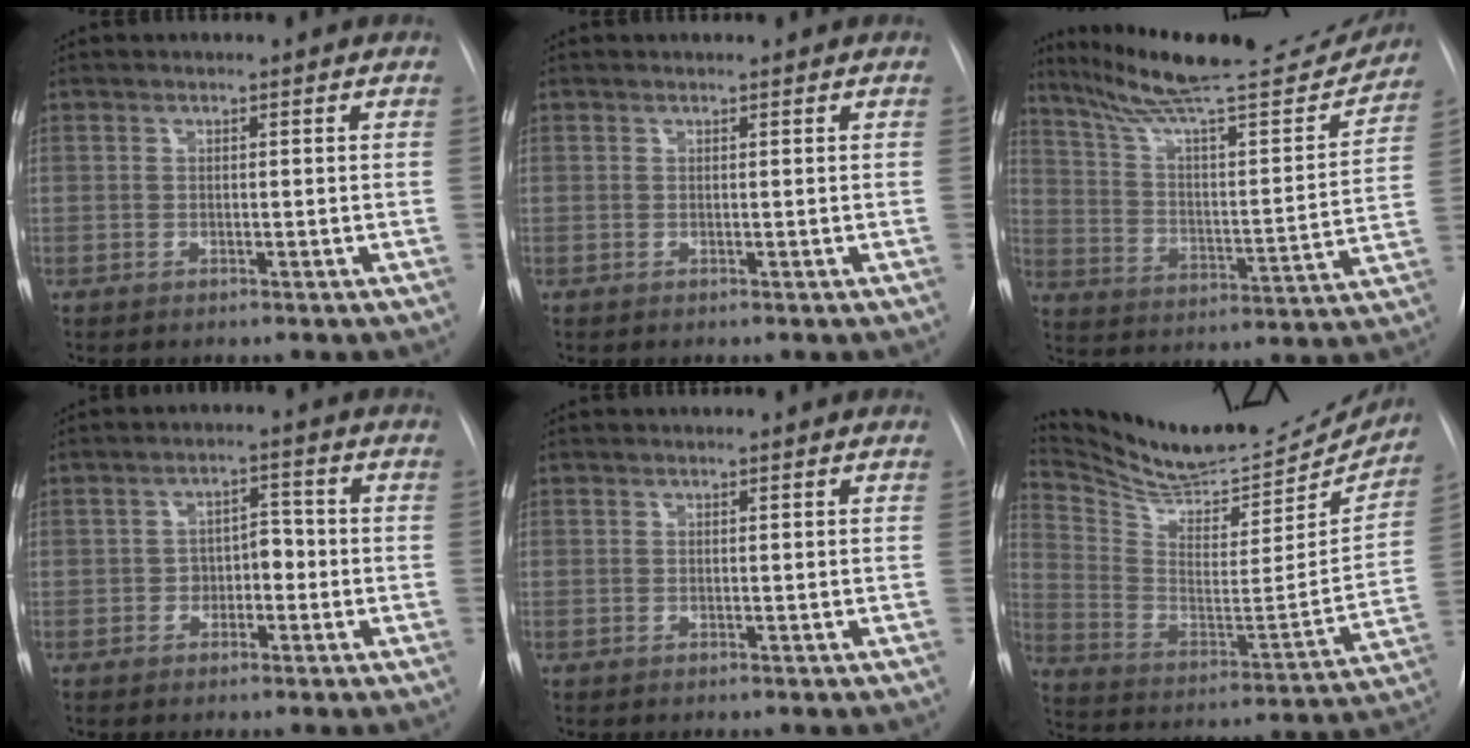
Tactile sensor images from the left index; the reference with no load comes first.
{"total": 0.0}
{"total": 22.7, "force": [20.4, 2.1, 9.7], "torque": [-0.158, -0.039, 0.300]}
{"total": 3.8, "force": [-1.9, 2.2, 2.4], "torque": [-0.033, 0.012, -0.030]}
{"total": 0.0}
{"total": 24.5, "force": [22.6, 4.7, 8.1], "torque": [-0.136, -0.064, 0.331]}